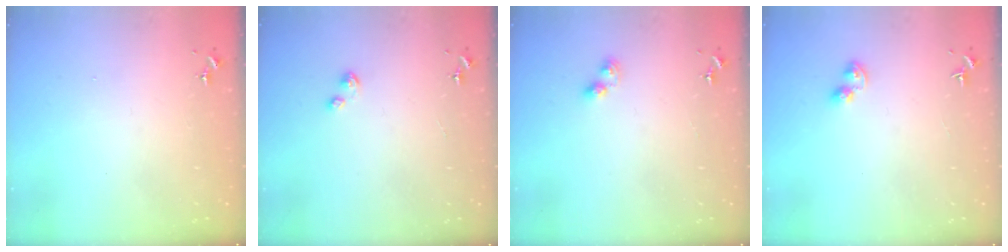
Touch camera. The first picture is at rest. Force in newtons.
{"total": 2.2, "press": 2.2, "slide": 0.3}
{"total": 2.8, "press": 2.8, "slide": 0.5}
{"total": 5.0, "press": 5.0, "slide": 0.5}